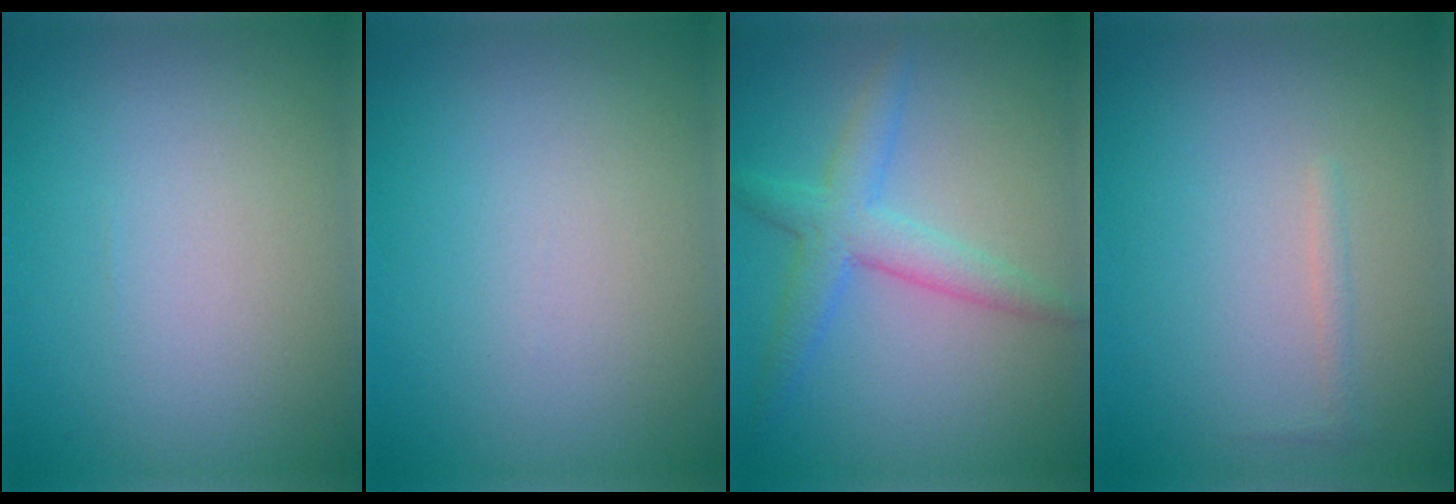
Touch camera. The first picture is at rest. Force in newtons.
{"total": 0.0}
{"total": 3.7, "press": 3.7, "slide": 0.2}
{"total": 0.7, "press": 0.7, "slide": 0.0}